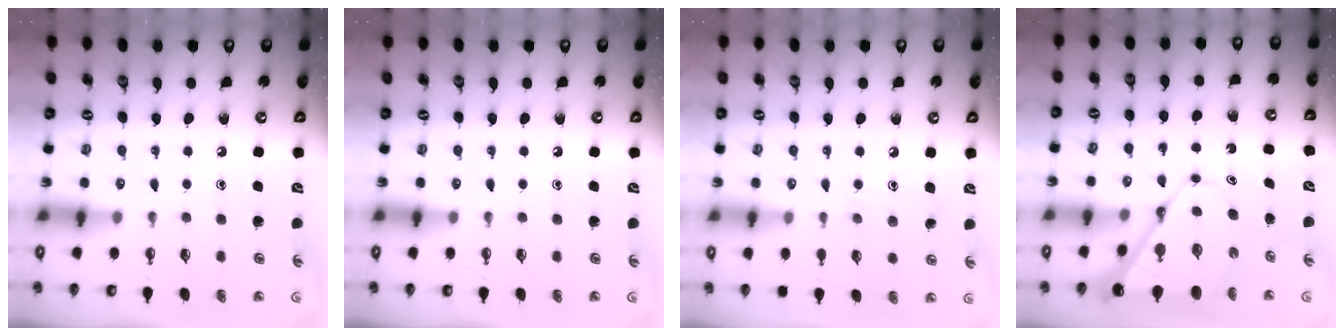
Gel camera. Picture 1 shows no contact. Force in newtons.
{"total": 0.0}
{"total": 7.8, "press": 7.8, "slide": 0.0}
{"total": 10.5, "press": 10.5, "slide": 1.0}